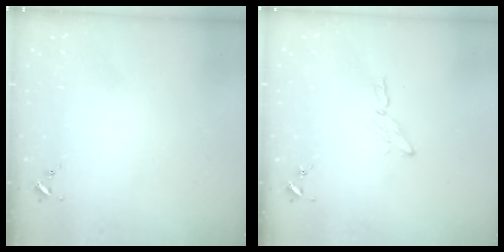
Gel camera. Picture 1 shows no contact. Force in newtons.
{"total": 4.5, "press": 4.5, "slide": 0.3}